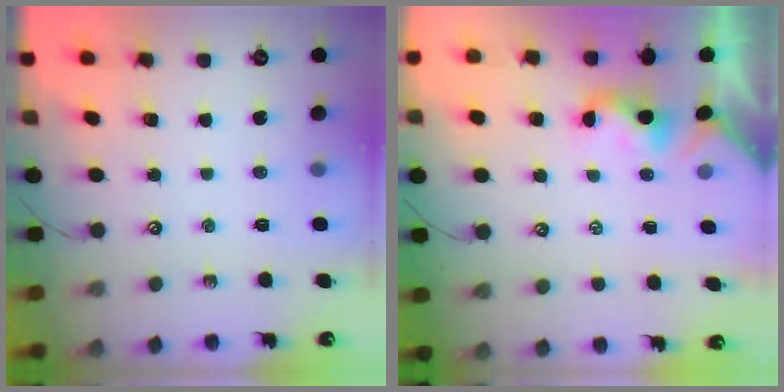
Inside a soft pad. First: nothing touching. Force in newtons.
{"total": 1.9, "press": 1.8, "slide": 0.5}